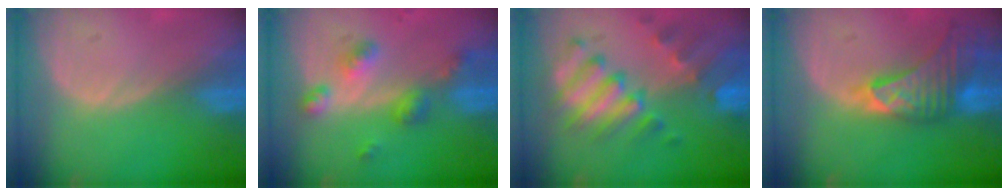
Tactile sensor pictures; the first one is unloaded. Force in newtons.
{"total": 6.0, "press": 5.3, "slide": 2.8}
{"total": 10.0, "press": 8.8, "slide": 4.7}
{"total": 8.9, "press": 8.3, "slide": 3.4}